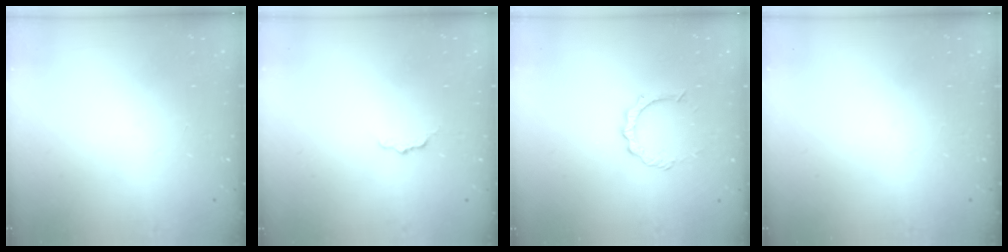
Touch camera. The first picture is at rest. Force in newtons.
{"total": 3.1, "press": 3.1, "slide": 0.2}
{"total": 5.5, "press": 5.5, "slide": 0.3}
{"total": 0.0}